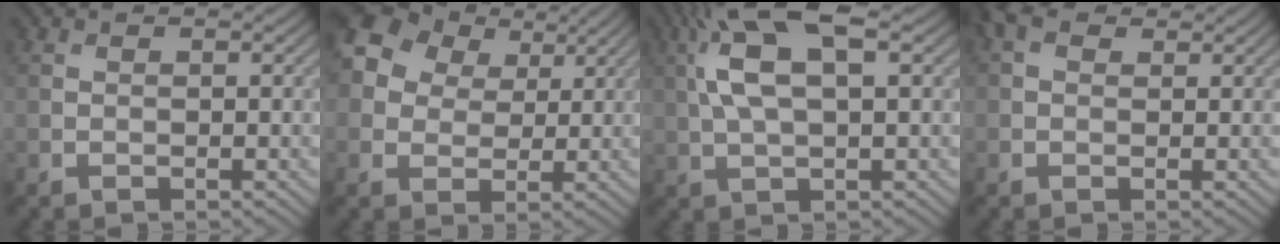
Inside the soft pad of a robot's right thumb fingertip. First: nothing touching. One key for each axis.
{"total": 10.4, "fx": 4.9, "fy": 7.5, "fz": 5.2, "tx": -0.150, "ty": 0.044, "tz": 0.076}
{"total": 9.4, "fx": 2.9, "fy": 3.4, "fz": 8.2, "tx": -0.178, "ty": 0.019, "tz": 0.049}
{"total": 2.7, "fx": 1.3, "fy": 1.7, "fz": 1.6, "tx": -0.035, "ty": 0.009, "tz": 0.019}